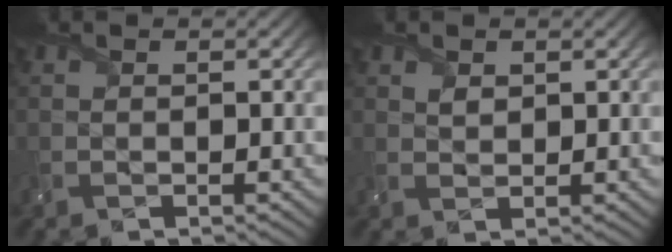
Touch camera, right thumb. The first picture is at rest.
{"total": 1.4, "force": [0.8, 0.9, 0.7], "torque": [-0.018, -0.002, 0.018]}